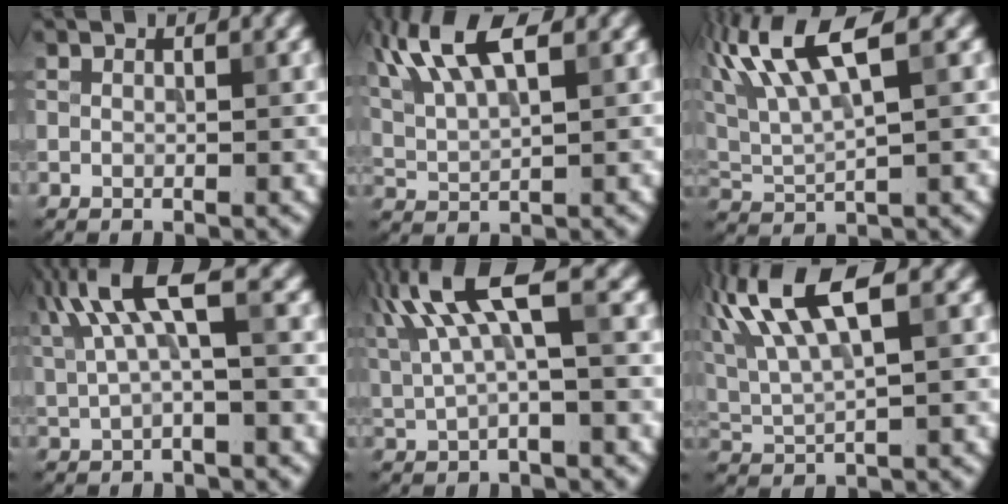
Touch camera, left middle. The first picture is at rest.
{"total": 7.3, "force": [3.7, 2.4, 5.8], "torque": [-0.121, 0.019, 0.066]}
{"total": 8.2, "force": [4.1, 2.1, 6.7], "torque": [-0.133, 0.022, 0.075]}
{"total": 5.6, "force": [2.1, 1.4, 5.0], "torque": [-0.103, 0.010, 0.039]}
{"total": 7.1, "force": [2.8, 1.7, 6.3], "torque": [-0.132, 0.016, 0.055]}
{"total": 9.7, "force": [4.4, 3.1, 8.1], "torque": [-0.168, 0.021, 0.081]}